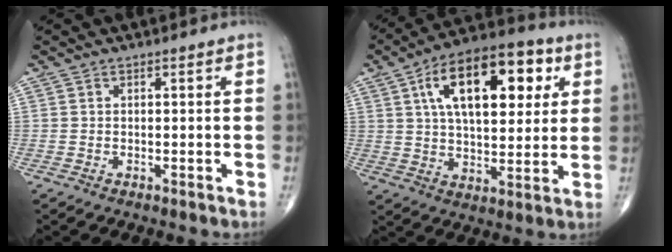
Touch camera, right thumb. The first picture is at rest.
{"total": 20.9, "force": [6.9, 10.3, 16.8], "torque": [-0.228, 0.000, 0.103]}